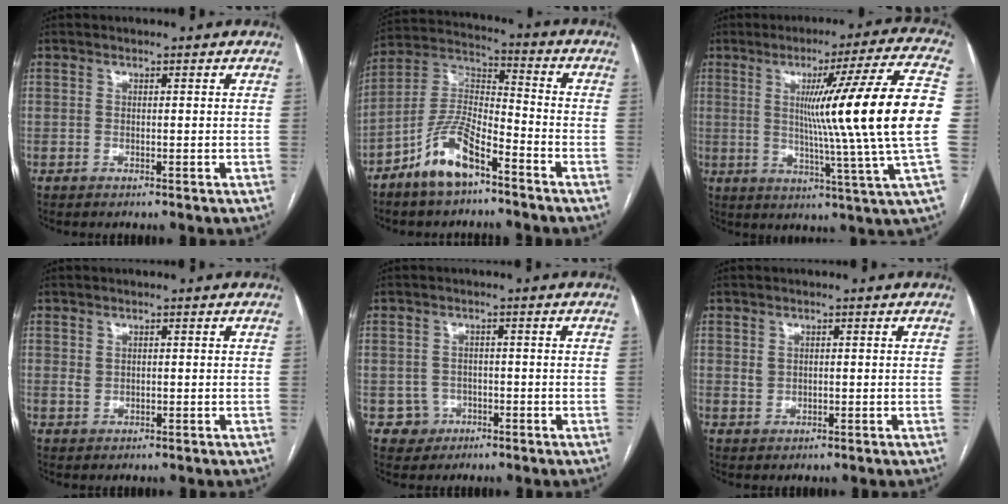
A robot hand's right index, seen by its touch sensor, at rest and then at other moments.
{"total": 10.4, "force": [-6.8, 3.2, 7.2], "torque": [-0.153, 0.004, -0.131]}
{"total": 20.3, "force": [1.4, -2.9, 20.0], "torque": [-0.281, -0.010, 0.006]}
{"total": 1.1, "force": [0.3, 0.9, 0.7], "torque": [-0.015, 0.000, 0.008]}
{"total": 3.4, "force": [-1.1, 3.2, -0.3], "torque": [0.018, 0.015, -0.014]}
{"total": 1.5, "force": [0.3, 1.2, 0.7], "torque": [-0.016, 0.001, 0.009]}